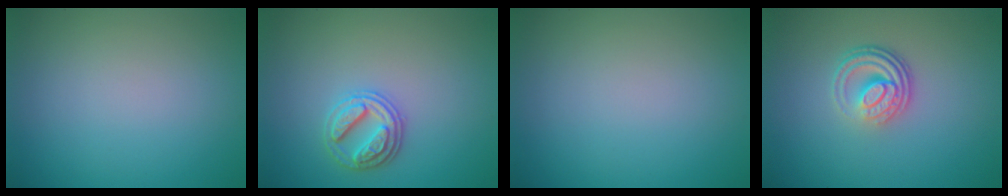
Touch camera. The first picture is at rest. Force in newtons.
{"total": 2.9, "press": 2.8, "slide": 0.7}
{"total": 0.0}
{"total": 4.2, "press": 2.8, "slide": 3.1}